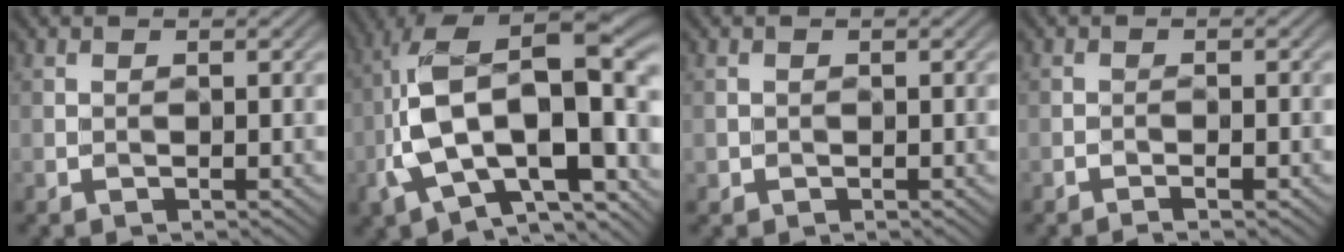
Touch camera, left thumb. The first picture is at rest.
{"total": 16.0, "force": [-4.0, 8.3, 13.1], "torque": [-0.238, -0.012, -0.056]}
{"total": 0.6, "force": [0.0, 0.6, 0.0], "torque": [0.001, -0.004, 0.001]}
{"total": 1.7, "force": [-1.4, -0.1, 1.0], "torque": [-0.021, 0.004, -0.020]}